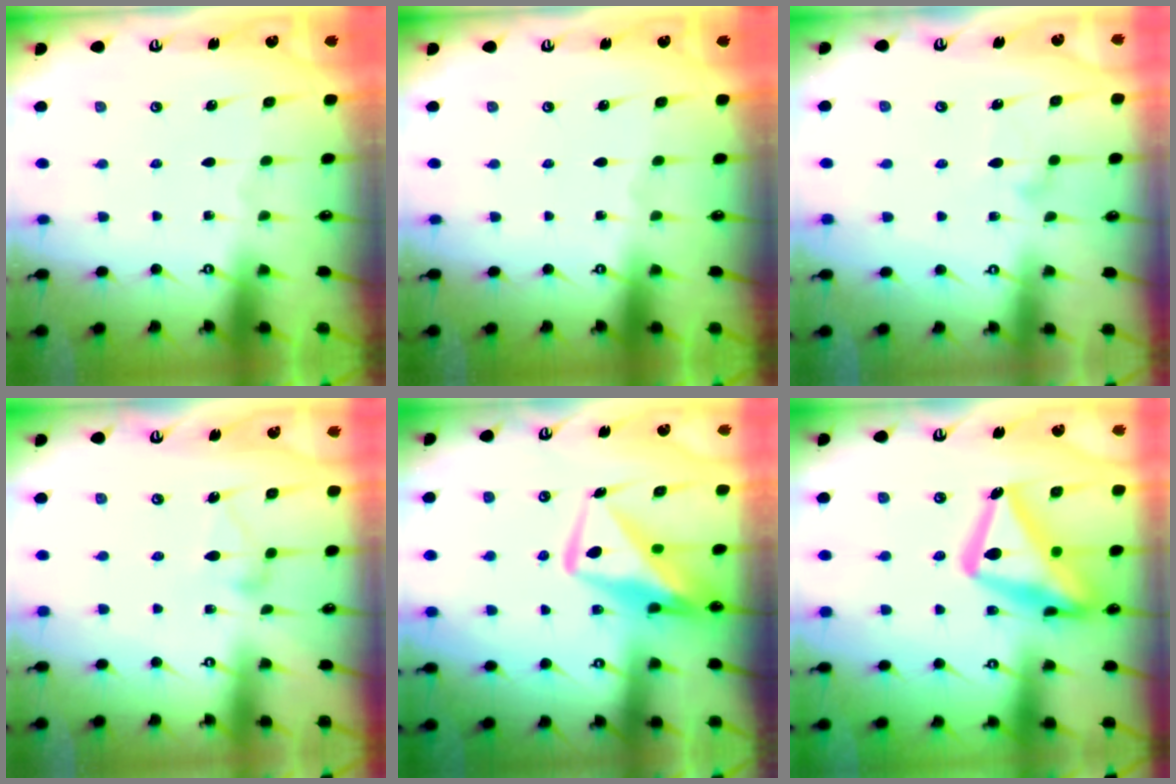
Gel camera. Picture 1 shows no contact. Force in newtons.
{"total": 0.0}
{"total": 8.5, "press": 8.4, "slide": 0.4}
{"total": 9.8, "press": 9.8, "slide": 0.2}
{"total": 12.2, "press": 12.1, "slide": 1.2}
{"total": 23.0, "press": 22.9, "slide": 1.9}